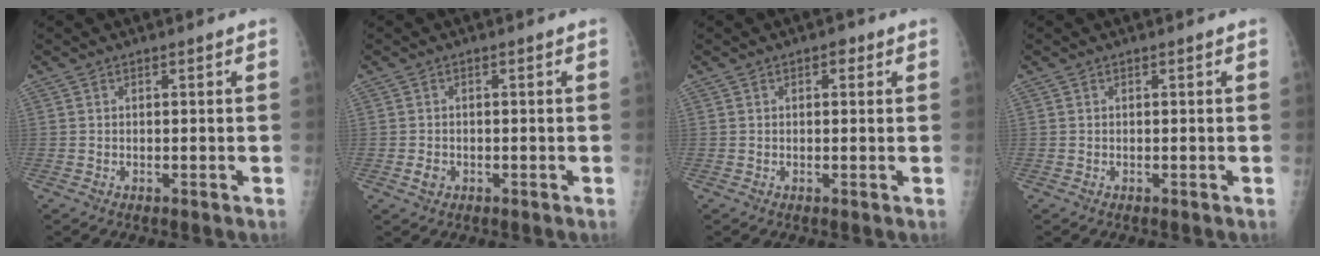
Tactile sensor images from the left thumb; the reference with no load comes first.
{"total": 2.3, "force": [-0.7, 1.7, 1.4], "torque": [-0.024, 0.000, -0.009]}
{"total": 1.7, "force": [0.8, 1.1, 1.1], "torque": [-0.005, 0.000, 0.008]}
{"total": 0.0}